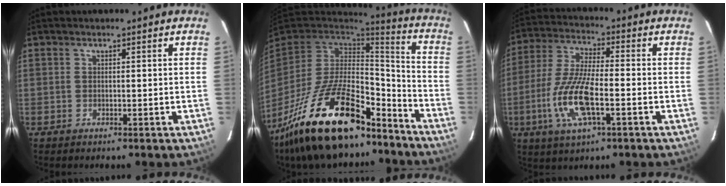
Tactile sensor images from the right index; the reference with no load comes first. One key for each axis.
{"total": 27.8, "fx": -18.9, "fy": 11.1, "fz": 17.1, "tx": -0.333, "ty": -0.014, "tz": -0.298}
{"total": 13.4, "fx": -4.2, "fy": 4.1, "fz": 12.1, "tx": -0.258, "ty": -0.008, "tz": -0.082}